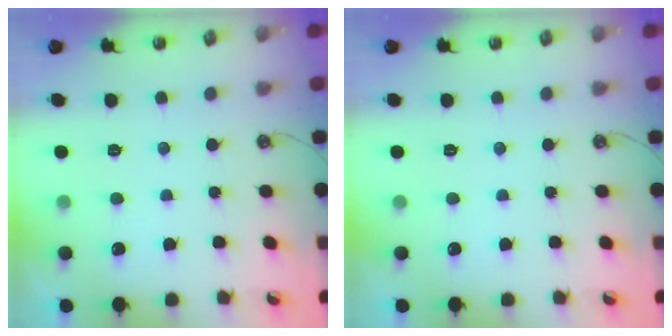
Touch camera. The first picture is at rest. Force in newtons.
{"total": 0.0}